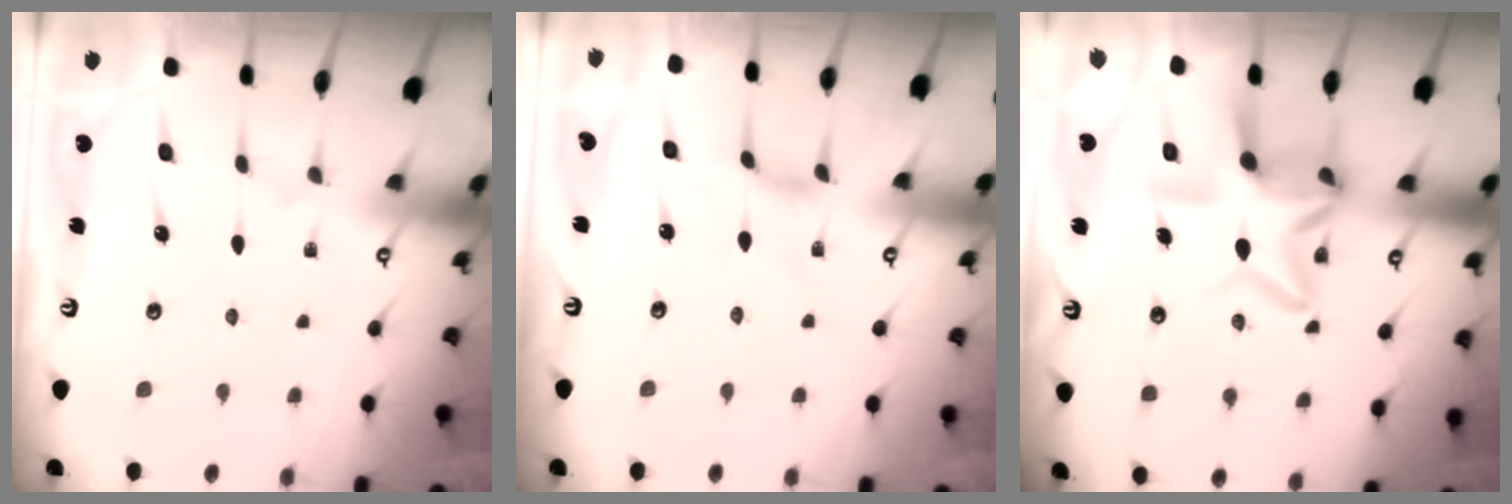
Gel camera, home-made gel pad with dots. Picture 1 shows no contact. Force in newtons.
{"total": 2.3, "press": 2.2, "slide": 0.6}
{"total": 11.4, "press": 11.3, "slide": 1.5}